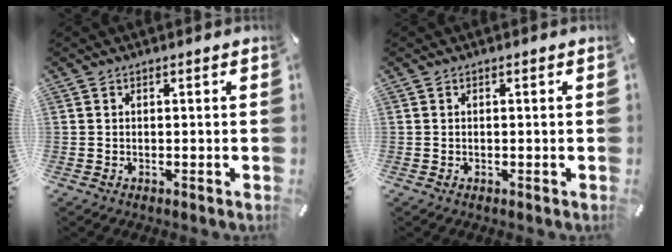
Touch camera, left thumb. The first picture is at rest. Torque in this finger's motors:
{"motor_torque": [-0.02, 0.02, -0.01, 0.00, 0.00]}